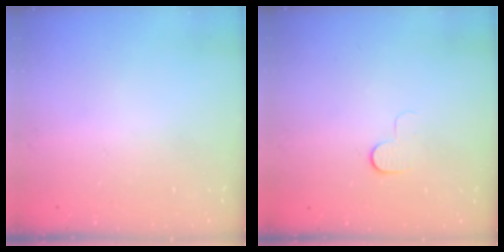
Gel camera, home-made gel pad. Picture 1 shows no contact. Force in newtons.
{"total": 5.3, "press": 5.3, "slide": 0.5}